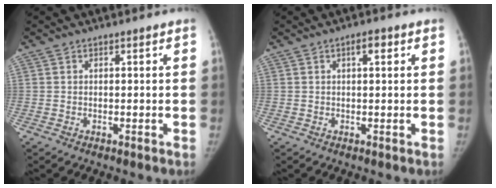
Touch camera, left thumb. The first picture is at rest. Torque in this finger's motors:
{"motor_torque": [0.01, -0.14, 0.81, 0.06, 0.16]}